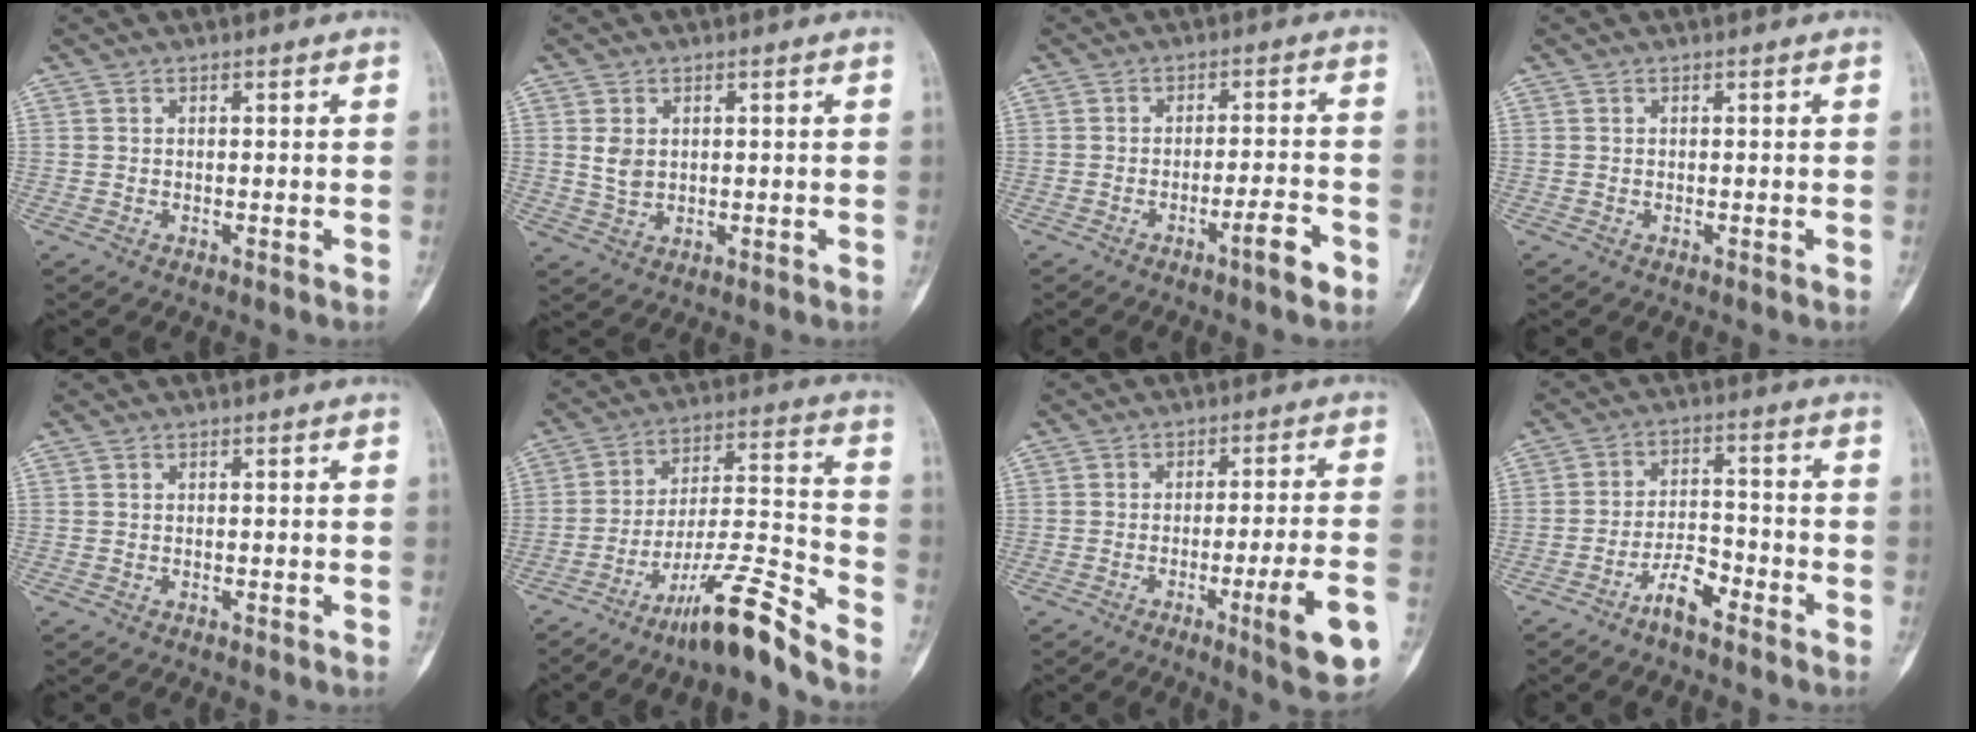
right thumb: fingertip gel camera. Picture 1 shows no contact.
{"total": 3.2, "force": [0.8, 2.3, 2.1], "torque": [-0.031, -0.006, 0.021]}
{"total": 5.3, "force": [-3.0, 0.7, 4.3], "torque": [-0.068, 0.018, -0.046]}
{"total": 0.0}
{"total": 0.0}
{"total": 13.9, "force": [-10.6, 0.9, 8.8], "torque": [-0.152, 0.088, -0.182]}
{"total": 11.3, "force": [-4.6, 1.0, 10.3], "torque": [-0.143, 0.008, -0.061]}
{"total": 6.0, "force": [-4.2, 2.1, 3.7], "torque": [-0.062, 0.035, -0.078]}